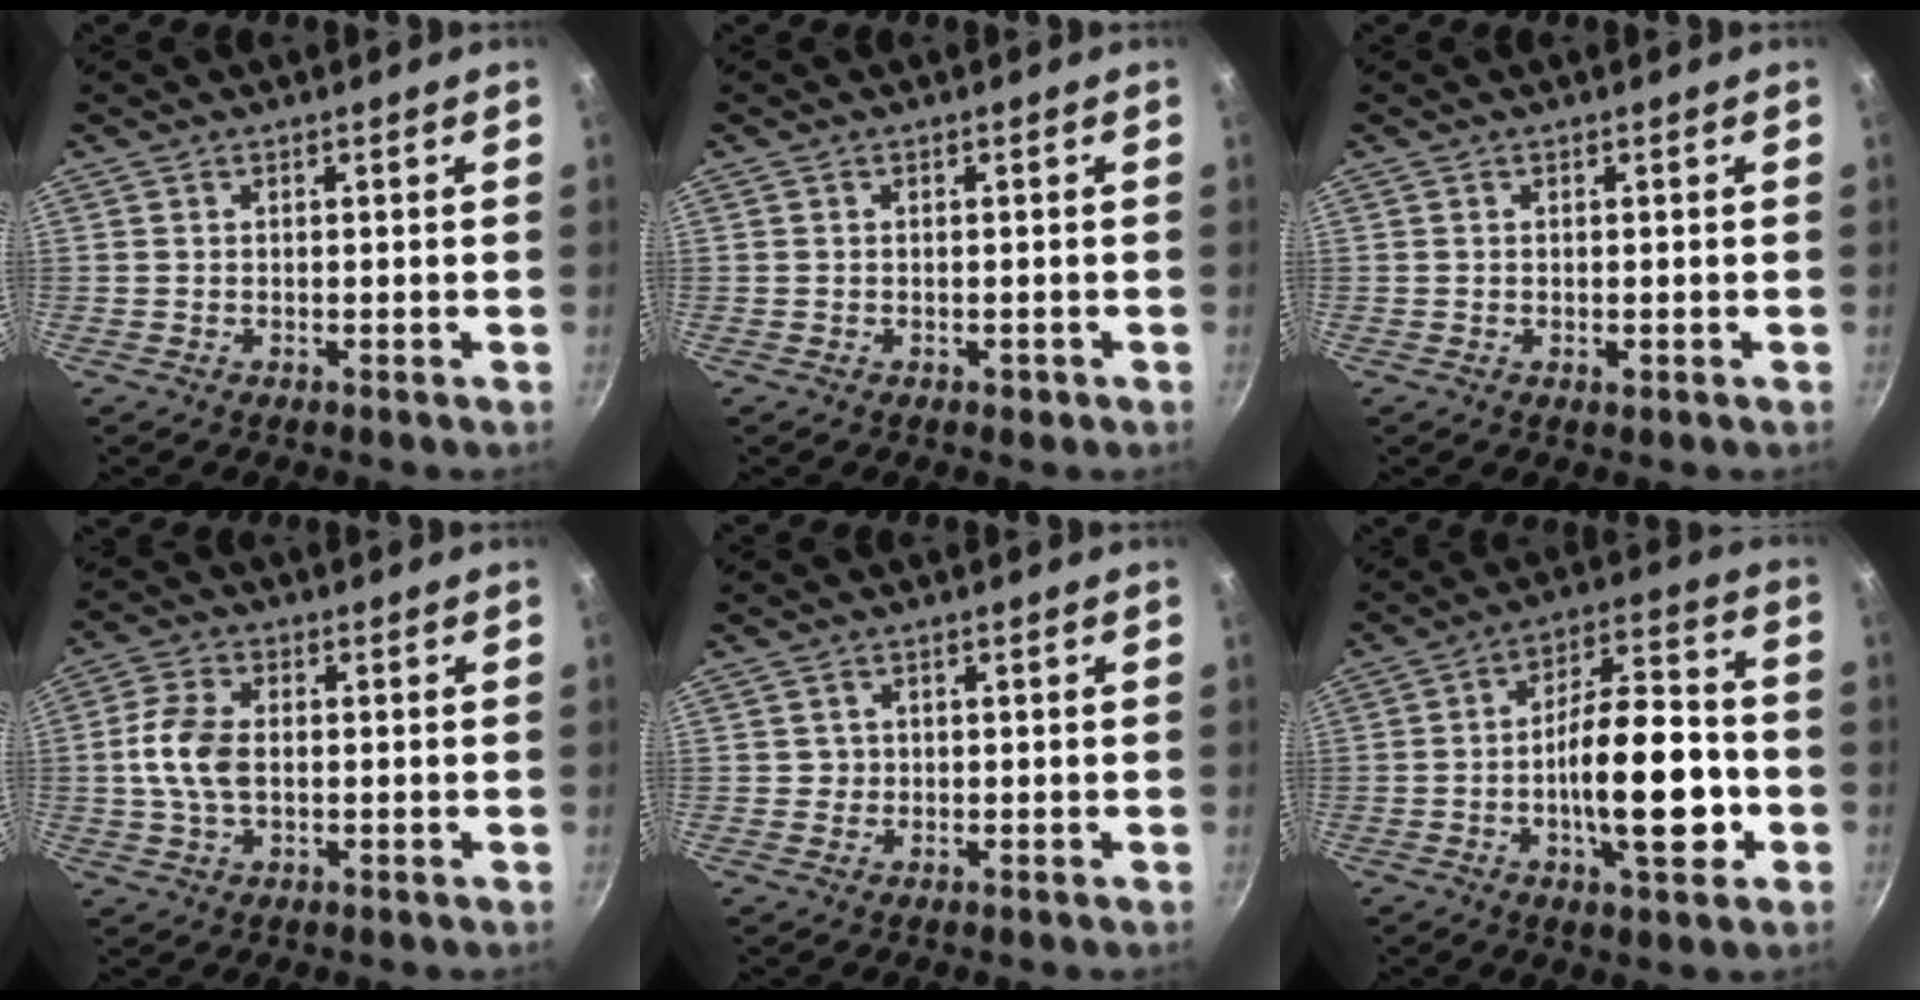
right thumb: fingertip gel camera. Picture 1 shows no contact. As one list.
[{"total": 1.1, "force": [-0.5, 0.8, 0.6], "torque": [-0.005, 0.002, -0.006]}, {"total": 0.9, "force": [-0.2, 0.4, 0.8], "torque": [-0.011, -0.001, -0.004]}, {"total": 8.1, "force": [-0.1, 5.2, 6.3], "torque": [-0.122, 0.015, -0.007]}, {"total": 1.1, "force": [0.2, 1.1, 0.1], "torque": [0.009, 0.003, 0.002]}, {"total": 17.1, "force": [-4.1, 6.7, 15.2], "torque": [-0.210, 0.042, -0.069]}]